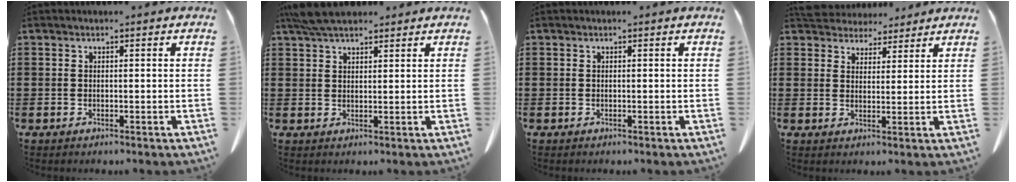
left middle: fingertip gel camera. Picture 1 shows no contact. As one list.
[{"total": 5.1, "force": [4.2, 1.3, 2.4], "torque": [-0.058, -0.003, 0.081]}, {"total": 0.0}, {"total": 4.4, "force": [4.2, 1.3, 0.0], "torque": [-0.017, -0.012, 0.081]}]